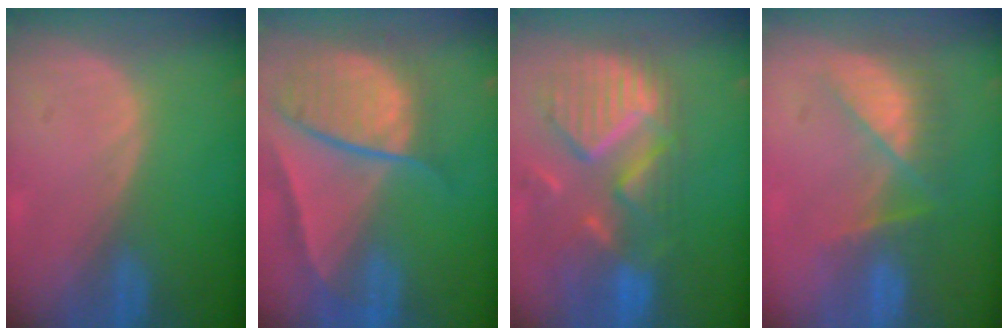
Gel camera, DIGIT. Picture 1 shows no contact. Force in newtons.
{"total": 10.2, "press": 8.6, "slide": 5.4}
{"total": 12.4, "press": 10.6, "slide": 6.5}
{"total": 8.3, "press": 7.1, "slide": 4.3}